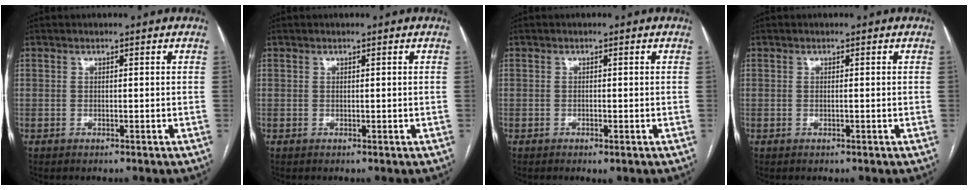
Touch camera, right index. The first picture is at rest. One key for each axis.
{"total": 0.0}
{"total": 1.4, "fx": -0.8, "fy": 0.4, "fz": 1.0, "tx": -0.014, "ty": -0.002, "tz": -0.008}
{"total": 0.0}